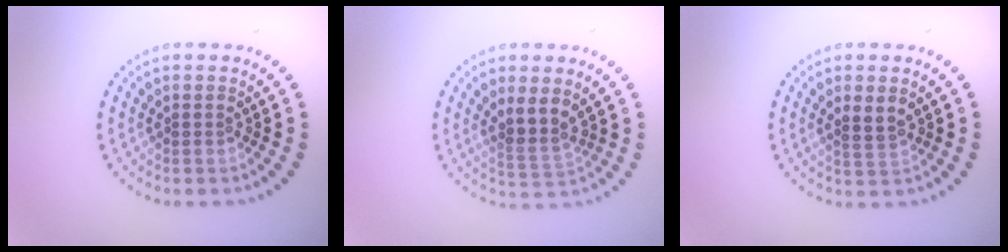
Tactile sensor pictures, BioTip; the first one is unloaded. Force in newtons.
{"total": 2.7, "press": 2.1, "slide": 1.7}
{"total": 1.8, "press": 1.7, "slide": 0.6}